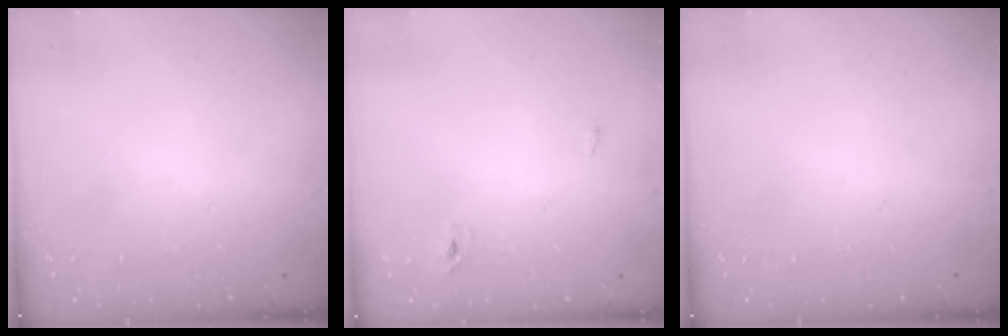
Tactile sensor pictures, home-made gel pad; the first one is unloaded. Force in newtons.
{"total": 2.3, "press": 2.1, "slide": 1.0}
{"total": 0.0}